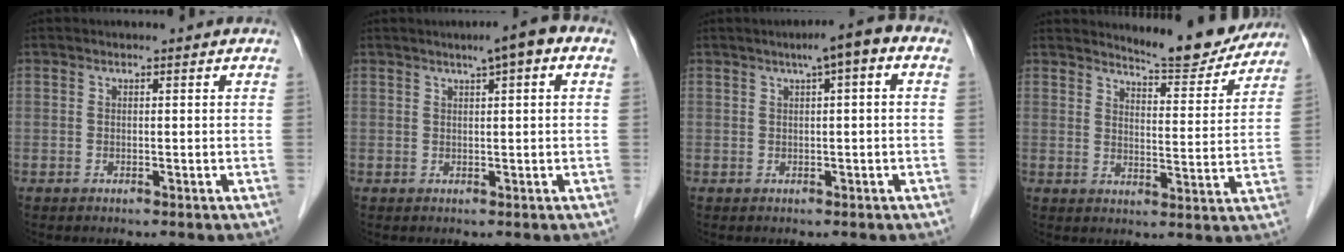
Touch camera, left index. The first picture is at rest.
{"total": 4.2, "force": [2.0, 0.6, 3.7], "torque": [-0.052, 0.017, 0.025]}
{"total": 4.6, "force": [1.7, 0.6, 4.3], "torque": [-0.060, 0.020, 0.018]}
{"total": 9.5, "force": [9.2, 1.2, 1.8], "torque": [-0.025, -0.016, 0.118]}